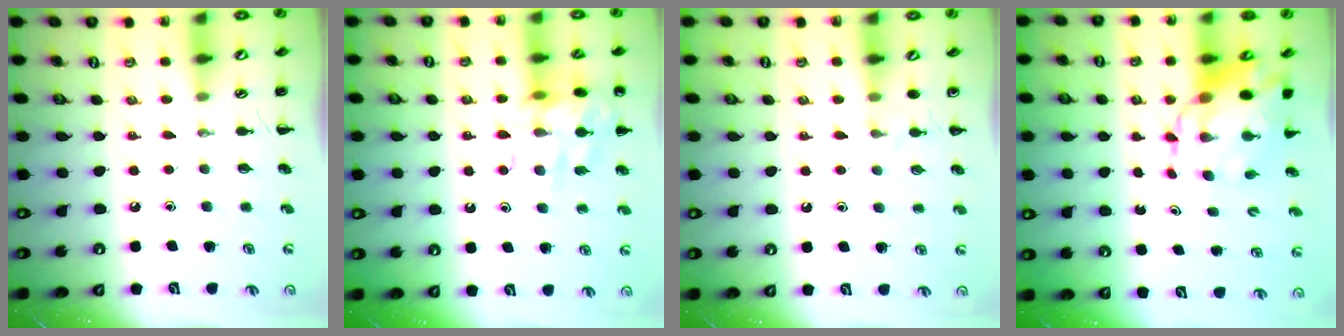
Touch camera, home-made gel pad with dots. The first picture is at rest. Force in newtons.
{"total": 15.2, "press": 15.1, "slide": 1.9}
{"total": 5.3, "press": 4.9, "slide": 2.0}
{"total": 10.0, "press": 9.7, "slide": 2.5}